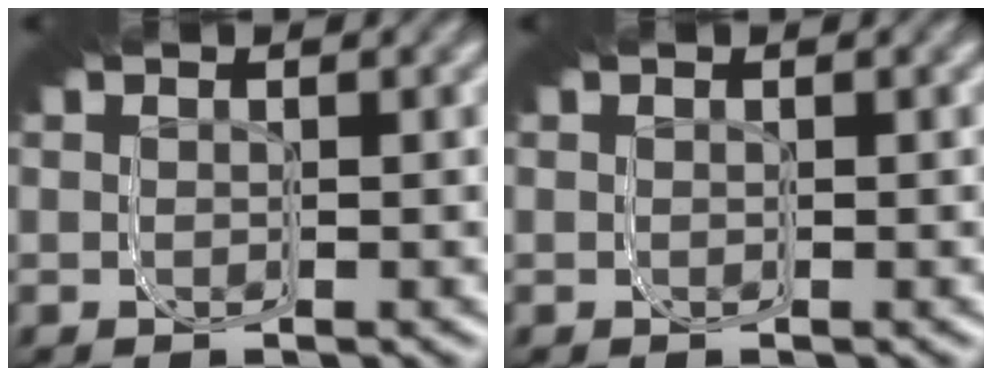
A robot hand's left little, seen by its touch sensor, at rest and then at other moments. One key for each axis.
{"total": 0.0}